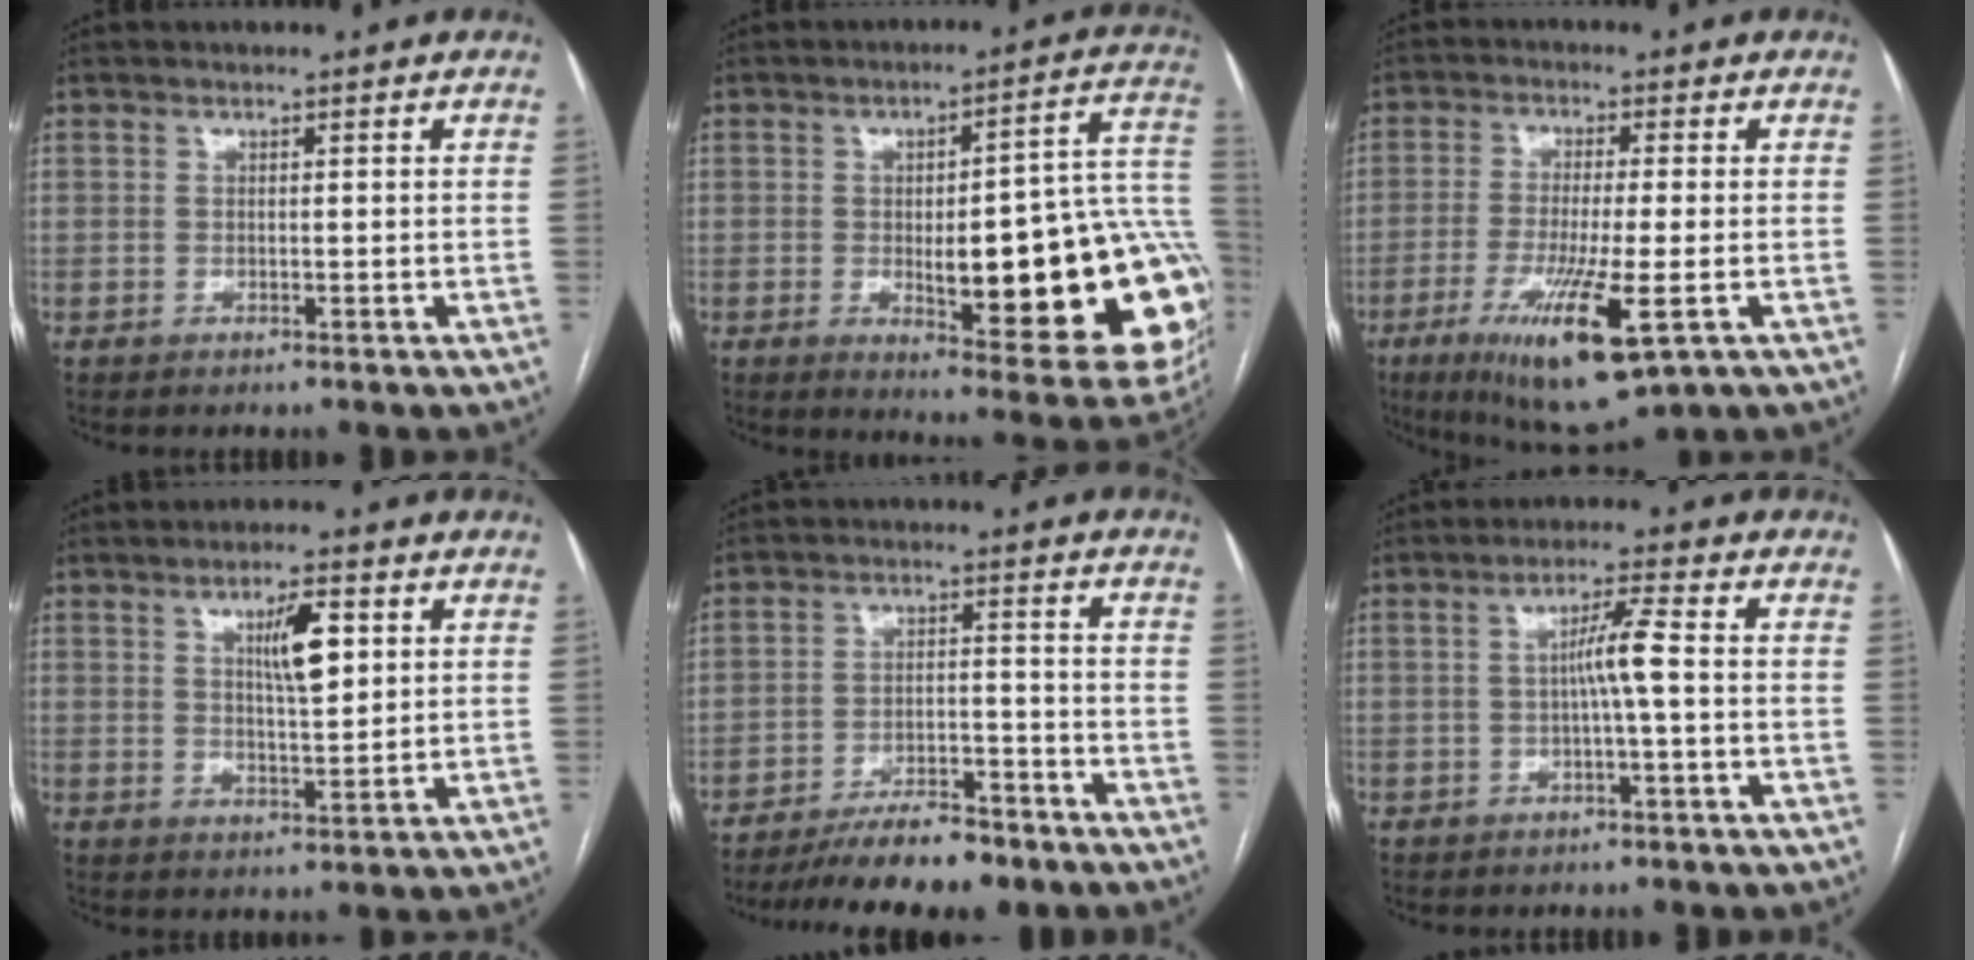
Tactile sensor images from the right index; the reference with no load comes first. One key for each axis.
{"total": 26.1, "fx": -4.2, "fy": 6.3, "fz": 25.0, "tx": -0.215, "ty": 0.022, "tz": -0.035}
{"total": 12.9, "fx": -5.1, "fy": 1.7, "fz": 11.7, "tx": -0.219, "ty": -0.041, "tz": -0.081}
{"total": 6.2, "fx": 2.2, "fy": 1.4, "fz": 5.7, "tx": -0.097, "ty": 0.003, "tz": 0.038}
{"total": 11.5, "fx": -9.8, "fy": 2.4, "fz": 5.4, "tx": -0.079, "ty": -0.001, "tz": -0.156}
{"total": 4.5, "fx": -0.4, "fy": -0.4, "fz": 4.4, "tx": -0.077, "ty": 0.011, "tz": -0.005}